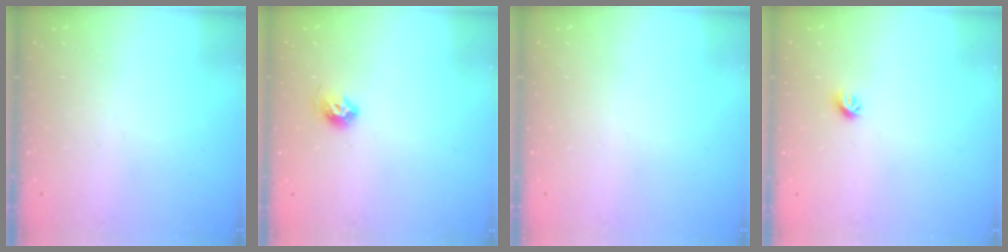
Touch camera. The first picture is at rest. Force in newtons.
{"total": 7.3, "press": 7.3, "slide": 0.8}
{"total": 0.0}
{"total": 5.7, "press": 5.6, "slide": 0.8}